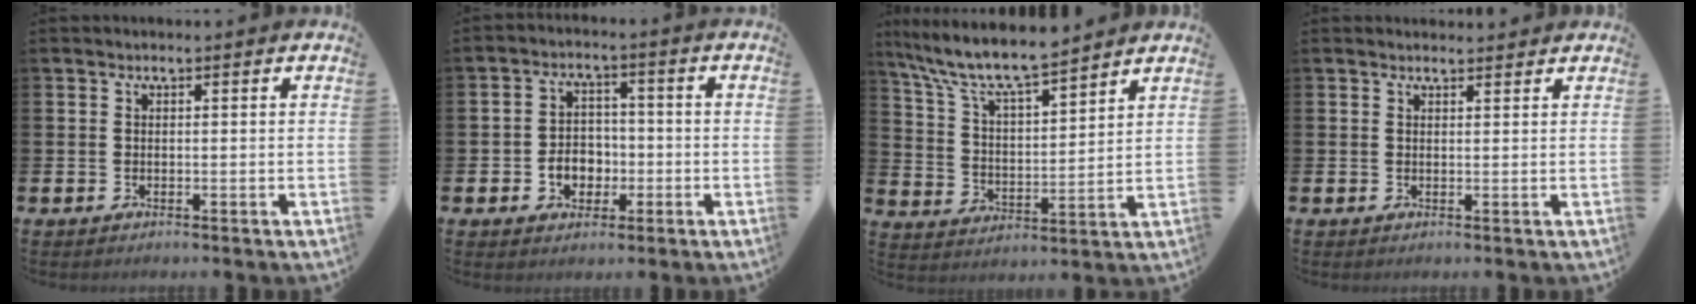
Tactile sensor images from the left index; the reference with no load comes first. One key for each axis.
{"total": 4.3, "fx": -1.3, "fy": 3.6, "fz": 2.0, "tx": -0.026, "ty": 0.000, "tz": -0.033}
{"total": 9.0, "fx": 8.3, "fy": 1.2, "fz": 3.2, "tx": -0.099, "ty": -0.052, "tz": 0.147}
{"total": 1.2, "fx": 1.2, "fy": 0.3, "fz": 0.1, "tx": 0.009, "ty": -0.004, "tz": 0.020}